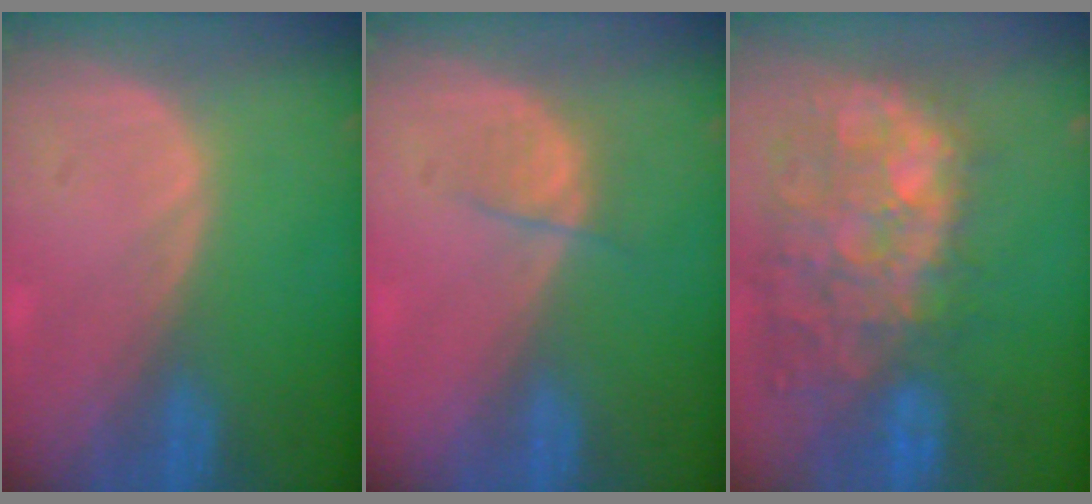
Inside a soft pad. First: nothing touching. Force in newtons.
{"total": 2.5, "press": 2.3, "slide": 0.9}
{"total": 13.4, "press": 11.6, "slide": 6.7}